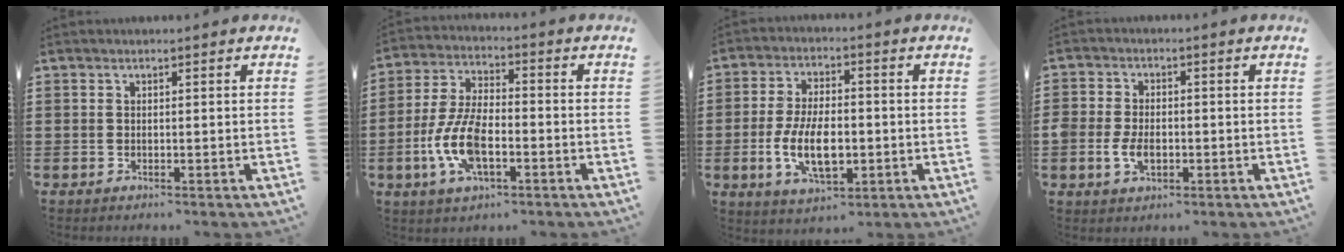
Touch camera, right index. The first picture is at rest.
{"total": 9.6, "force": [-2.9, 4.4, 8.1], "torque": [-0.197, -0.010, -0.060]}
{"total": 9.6, "force": [-2.0, 4.7, 8.1], "torque": [-0.169, -0.008, -0.040]}
{"total": 4.2, "force": [-1.0, 2.8, 3.0], "torque": [-0.072, 0.000, -0.020]}